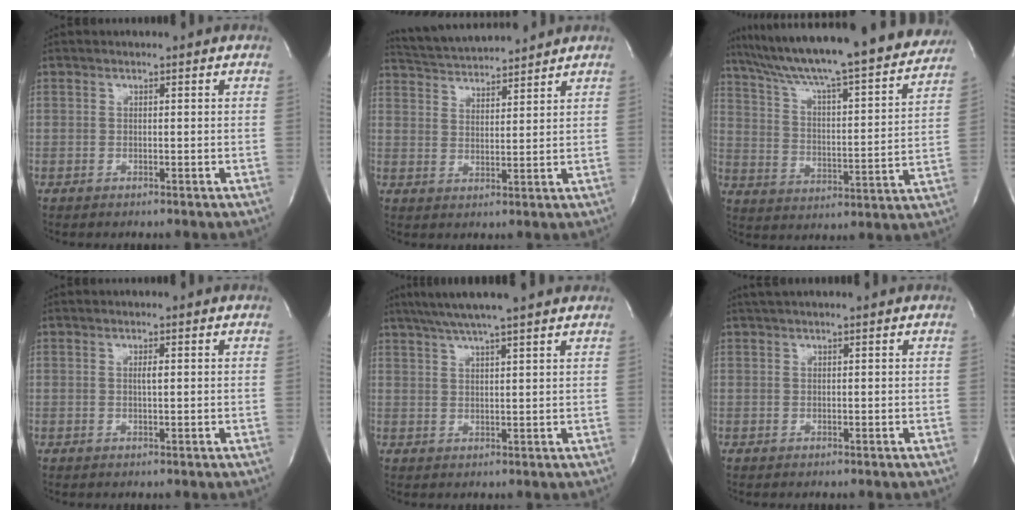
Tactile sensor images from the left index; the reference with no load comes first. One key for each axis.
{"total": 9.8, "fx": 9.4, "fy": 0.2, "fz": 2.5, "tx": -0.057, "ty": 0.021, "tz": 0.160}
{"total": 27.5, "fx": 24.5, "fy": 2.2, "fz": 12.3, "tx": -0.199, "ty": -0.034, "tz": 0.336}
{"total": 1.0, "fx": 0.1, "fy": 0.1, "fz": 1.0, "tx": -0.022, "ty": 0.001, "tz": 0.002}
{"total": 10.2, "fx": 8.4, "fy": -0.4, "fz": 5.9, "tx": -0.099, "ty": 0.032, "tz": 0.115}
{"total": 3.1, "fx": 2.5, "fy": -0.6, "fz": 1.9, "tx": -0.034, "ty": 0.024, "tz": 0.049}